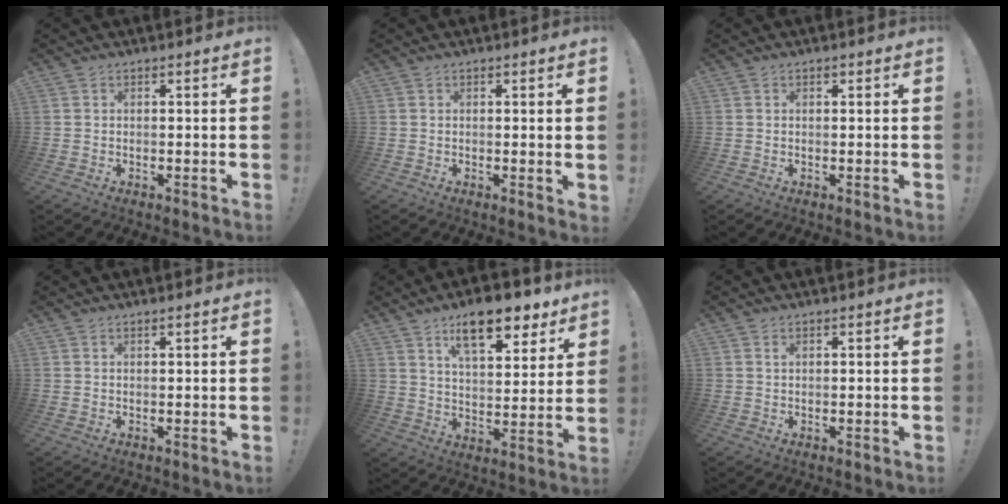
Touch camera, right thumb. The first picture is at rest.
{"total": 1.1, "force": [0.6, -0.1, 0.8], "torque": [-0.003, -0.004, 0.008]}
{"total": 0.5, "force": [0.3, 0.5, 0.1], "torque": [0.004, 0.000, 0.003]}
{"total": 0.6, "force": [0.4, -0.2, 0.5], "torque": [-0.007, 0.001, 0.005]}
{"total": 14.5, "force": [9.6, 5.6, 9.3], "torque": [-0.133, -0.057, 0.162]}
{"total": 0.5, "force": [0.4, 0.3, 0.2], "torque": [-0.002, 0.000, 0.006]}